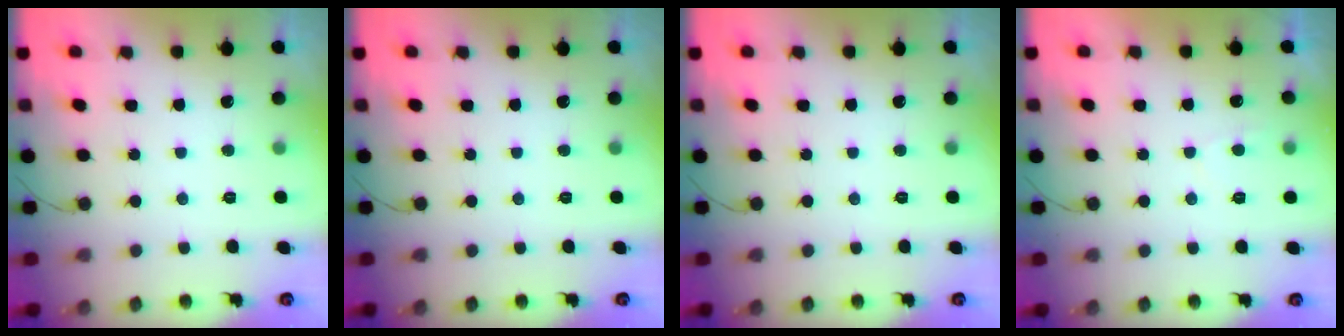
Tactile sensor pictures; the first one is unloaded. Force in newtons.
{"total": 0.0}
{"total": 0.0}
{"total": 2.4, "press": 2.3, "slide": 0.6}